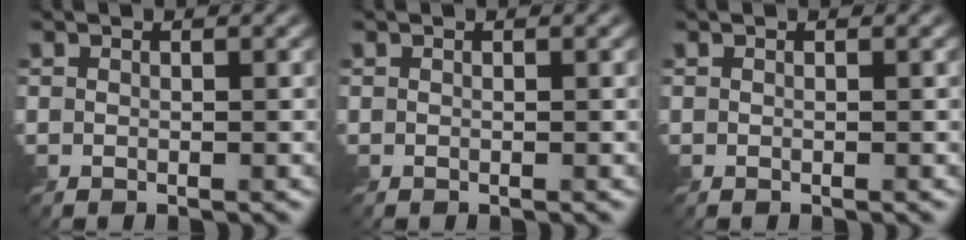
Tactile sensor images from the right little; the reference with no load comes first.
{"total": 0.0}
{"total": 0.0}